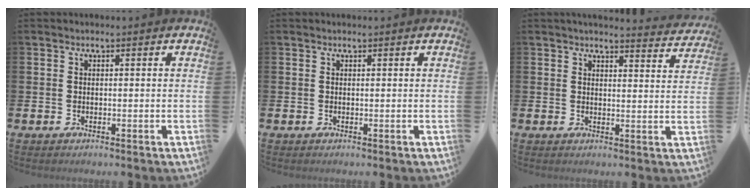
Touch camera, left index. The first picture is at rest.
{"total": 0.0}
{"total": 3.7, "force": [3.7, 0.1, 0.3], "torque": [-0.004, -0.024, 0.065]}